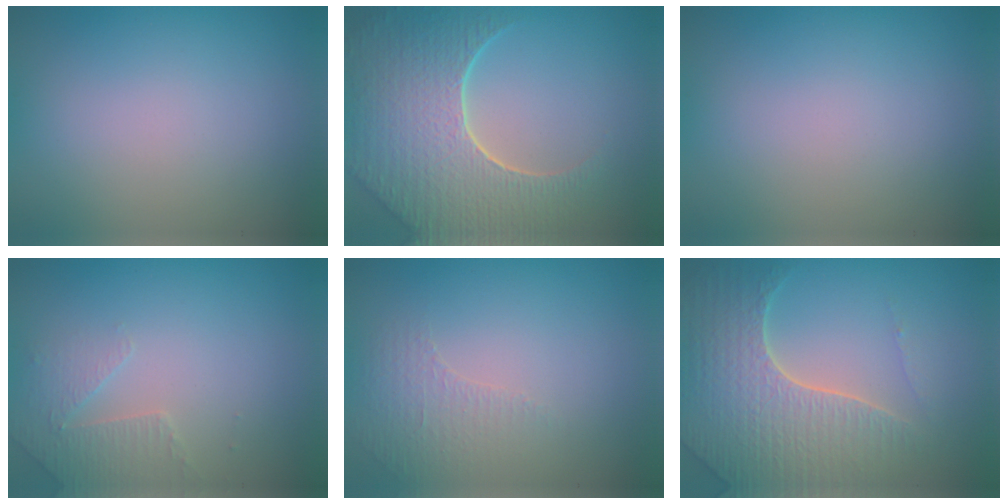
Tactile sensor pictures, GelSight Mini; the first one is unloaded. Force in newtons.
{"total": 8.8, "press": 6.1, "slide": 6.4}
{"total": 0.0}
{"total": 2.3, "press": 2.2, "slide": 0.6}
{"total": 1.1, "press": 0.7, "slide": 0.8}
{"total": 6.7, "press": 6.4, "slide": 1.6}